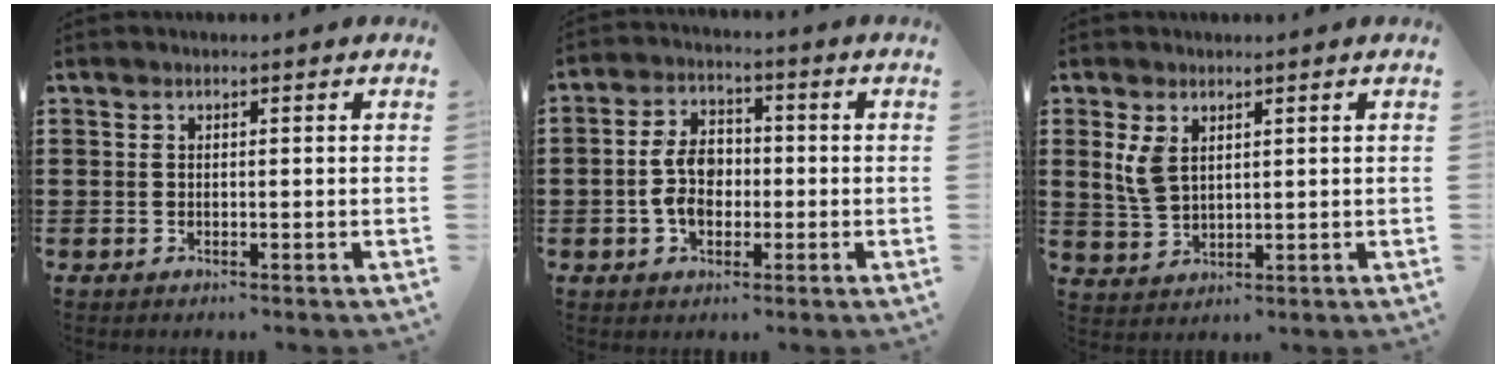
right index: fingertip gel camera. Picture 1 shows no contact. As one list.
[{"total": 6.5, "force": [-1.1, 4.3, 4.8], "torque": [-0.114, 0.001, -0.024]}, {"total": 4.0, "force": [1.8, 2.4, 2.6], "torque": [-0.059, 0.007, 0.032]}]